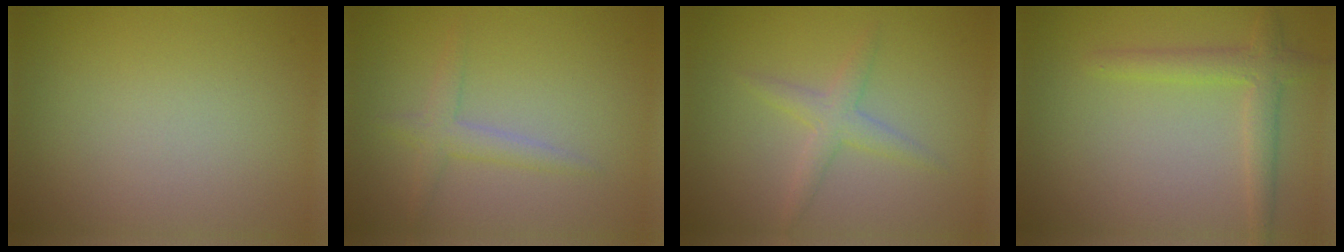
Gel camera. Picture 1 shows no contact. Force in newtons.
{"total": 2.0, "press": 2.0, "slide": 0.1}
{"total": 2.1, "press": 2.1, "slide": 0.0}
{"total": 2.7, "press": 2.7, "slide": 0.1}